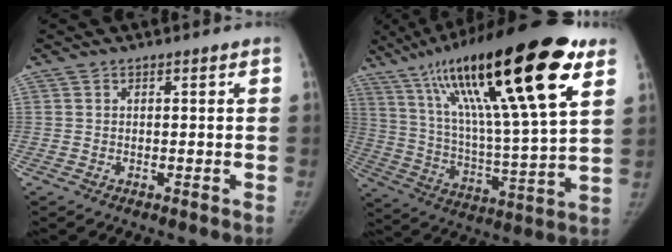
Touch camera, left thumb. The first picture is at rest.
{"total": 31.2, "force": [16.7, 5.9, 25.7], "torque": [-0.435, -0.036, 0.278]}